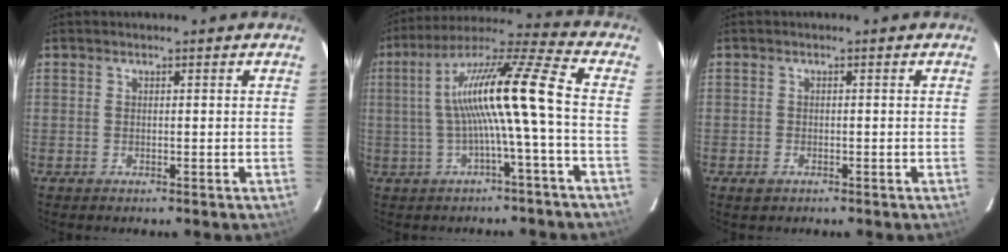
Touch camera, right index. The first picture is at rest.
{"total": 14.5, "force": [-1.3, -0.9, 14.4], "torque": [-0.258, 0.017, -0.021]}
{"total": 1.7, "force": [-1.0, 1.2, 0.7], "torque": [-0.013, -0.001, -0.018]}